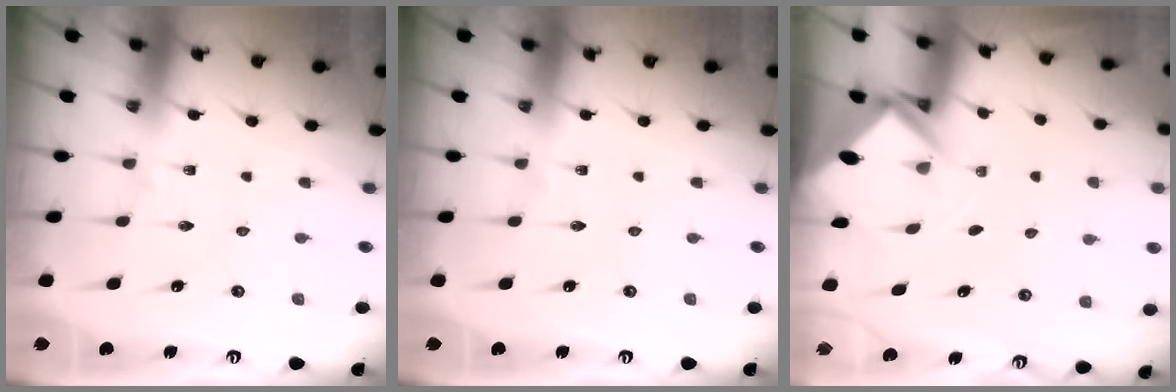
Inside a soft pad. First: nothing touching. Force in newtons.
{"total": 0.0}
{"total": 2.6, "press": 2.6, "slide": 0.1}